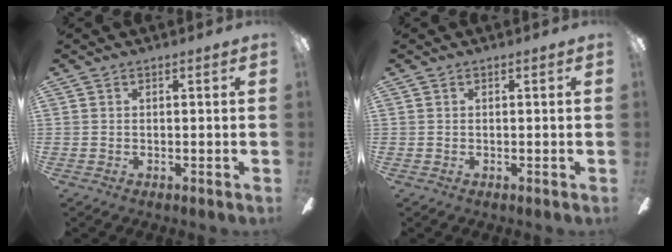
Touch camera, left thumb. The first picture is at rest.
{"total": 0.0}